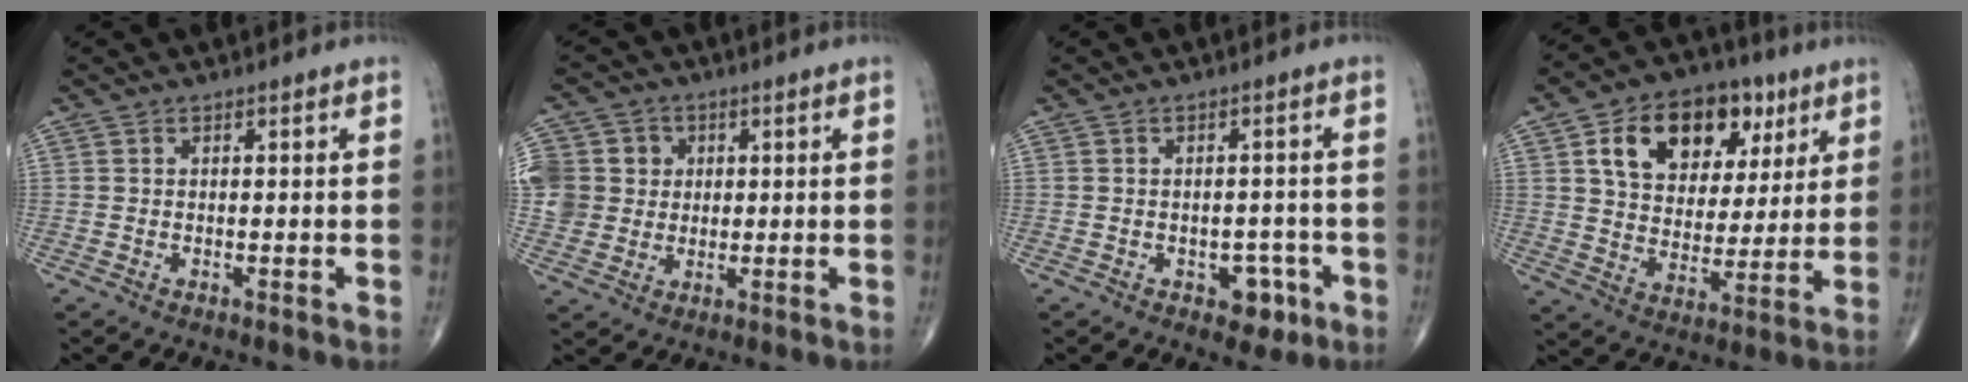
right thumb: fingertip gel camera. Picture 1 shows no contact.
{"total": 11.7, "force": [2.0, 10.8, 4.1], "torque": [-0.076, 0.022, 0.042]}
{"total": 4.7, "force": [-2.1, 3.2, 2.8], "torque": [-0.011, 0.013, -0.023]}
{"total": 18.7, "force": [7.7, 12.4, 11.6], "torque": [-0.152, -0.008, 0.126]}